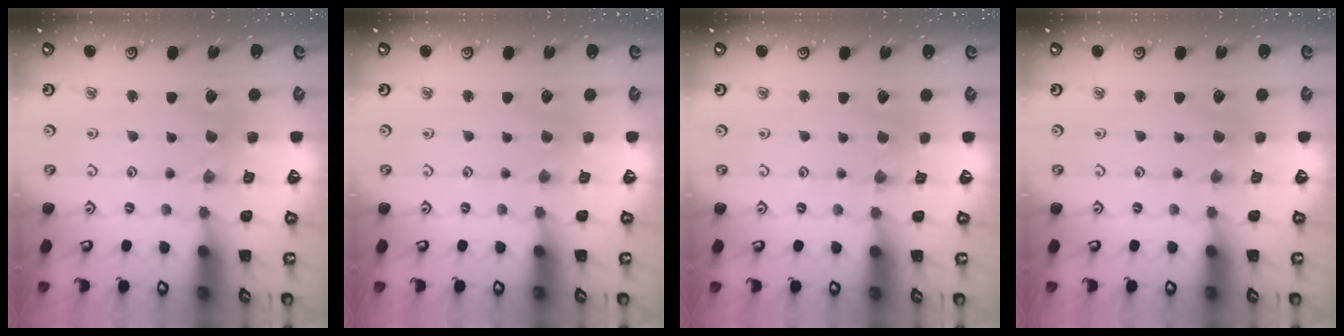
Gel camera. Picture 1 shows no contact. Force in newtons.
{"total": 0.0}
{"total": 0.8, "press": 0.8, "slide": 0.2}
{"total": 0.0}